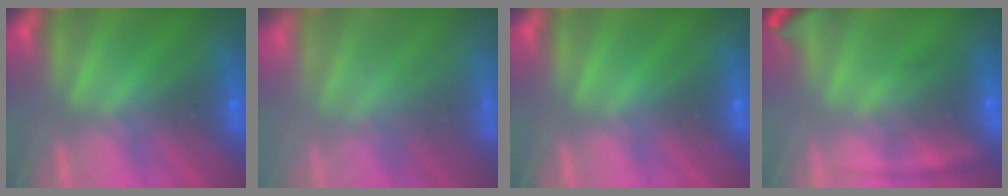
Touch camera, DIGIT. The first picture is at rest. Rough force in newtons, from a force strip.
{"total": 7.0}
{"total": 0.0}
{"total": 6.9}